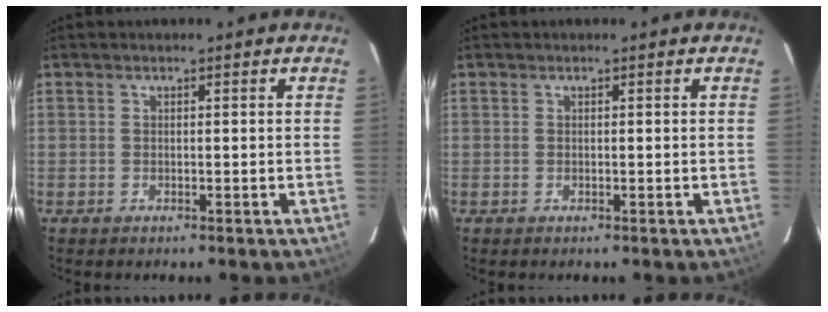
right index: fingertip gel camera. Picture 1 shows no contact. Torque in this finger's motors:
{"motor_torque": [0.00, 0.00, -0.01, -0.01]}